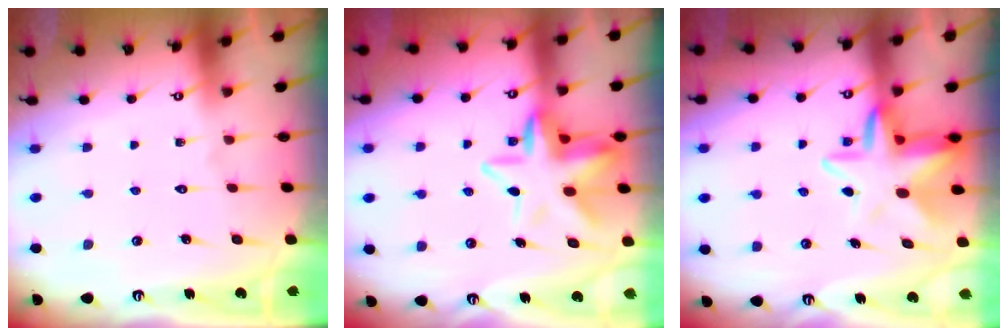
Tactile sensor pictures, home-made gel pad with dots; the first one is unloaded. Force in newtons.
{"total": 10.6, "press": 10.3, "slide": 2.4}
{"total": 8.8, "press": 8.5, "slide": 2.3}